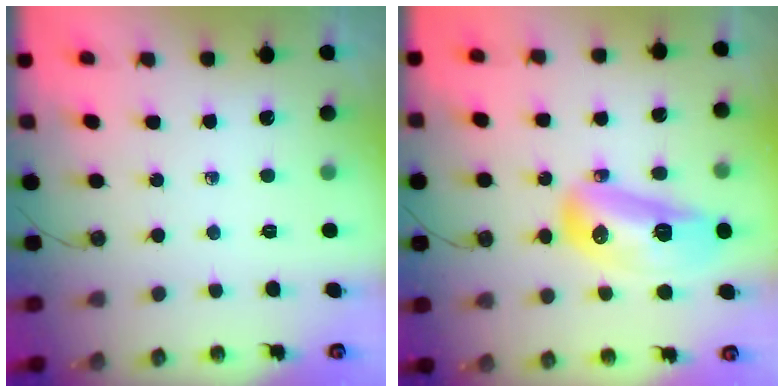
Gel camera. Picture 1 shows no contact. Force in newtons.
{"total": 15.2, "press": 15.1, "slide": 2.0}